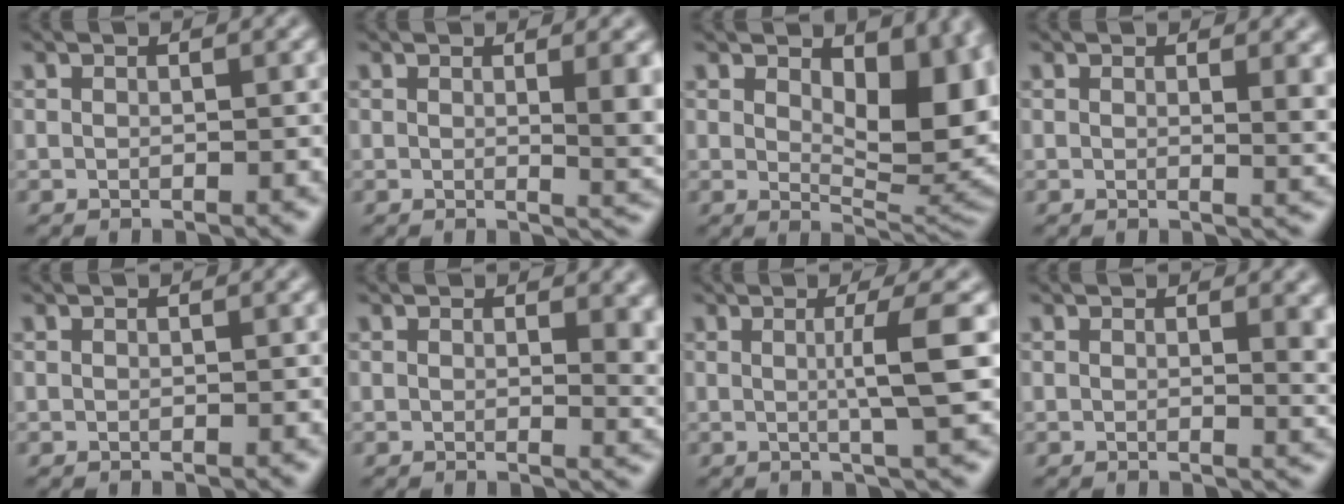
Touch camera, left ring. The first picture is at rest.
{"total": 3.8, "force": [0.7, 1.1, 3.5], "torque": [-0.035, -0.004, 0.010]}
{"total": 9.3, "force": [2.2, 4.8, 7.6], "torque": [-0.106, -0.013, 0.039]}
{"total": 3.3, "force": [1.1, 1.3, 2.8], "torque": [-0.026, -0.001, 0.016]}
{"total": 0.0}
{"total": 3.7, "force": [0.9, 1.7, 3.2], "torque": [-0.028, -0.008, 0.015]}
{"total": 4.0, "force": [0.3, 0.5, 4.0], "torque": [-0.063, 0.001, -0.001]}
{"total": 3.1, "force": [0.8, 1.1, 2.7], "torque": [-0.024, 0.000, 0.011]}